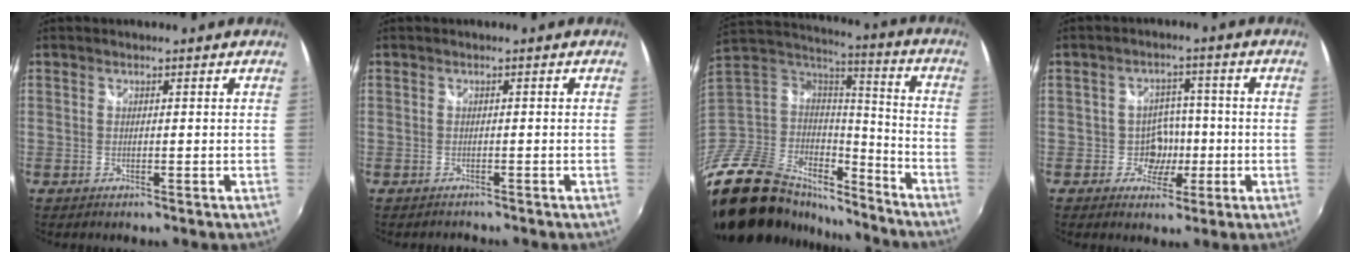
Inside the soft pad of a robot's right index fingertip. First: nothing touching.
{"total": 1.6, "force": [-1.5, 0.0, 0.1], "torque": [-0.006, -0.008, -0.021]}
{"total": 27.7, "force": [-18.8, 14.9, 13.7], "torque": [-0.298, 0.020, -0.296]}
{"total": 4.5, "force": [-1.4, 4.2, 0.9], "torque": [-0.016, 0.017, -0.016]}